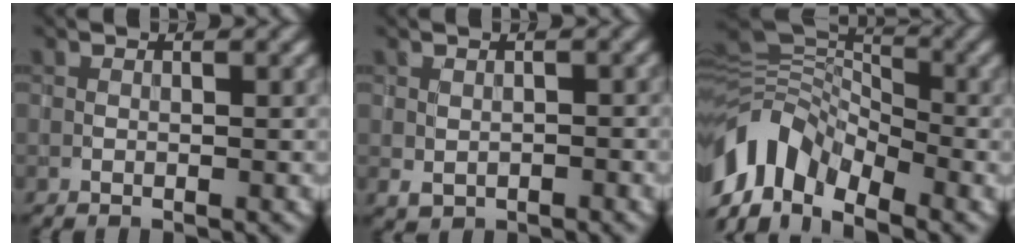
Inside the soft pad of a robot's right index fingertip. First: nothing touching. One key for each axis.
{"total": 1.3, "fx": -0.4, "fy": 1.0, "fz": 0.8, "tx": -0.012, "ty": -0.005, "tz": 0.000}
{"total": 8.4, "fx": -4.2, "fy": 5.3, "fz": 5.0, "tx": -0.094, "ty": 0.005, "tz": -0.094}